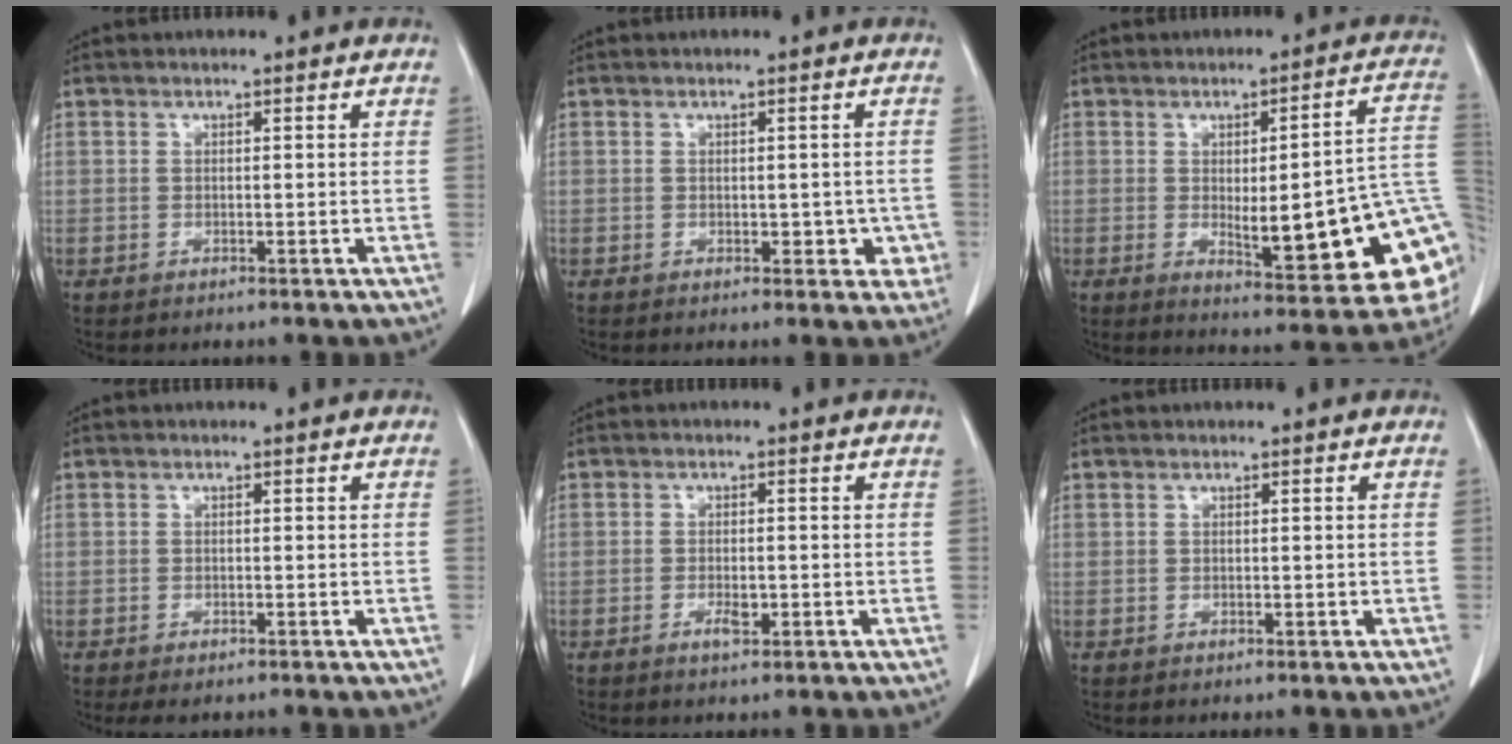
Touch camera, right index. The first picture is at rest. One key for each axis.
{"total": 3.5, "fx": -0.6, "fy": 2.3, "fz": 2.6, "tx": -0.010, "ty": 0.009, "tz": 0.000}
{"total": 20.1, "fx": -3.0, "fy": 3.6, "fz": 19.5, "tx": -0.178, "ty": 0.009, "tz": -0.023}
{"total": 2.0, "fx": -1.6, "fy": 0.8, "fz": 1.1, "tx": -0.014, "ty": -0.004, "tz": -0.018}
{"total": 2.2, "fx": -0.8, "fy": 0.8, "fz": 1.9, "tx": -0.034, "ty": 0.000, "tz": -0.011}
{"total": 0.0}